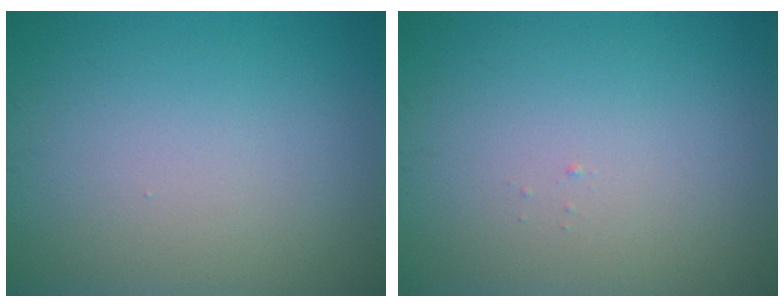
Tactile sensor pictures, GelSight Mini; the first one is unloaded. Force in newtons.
{"total": 0.0}